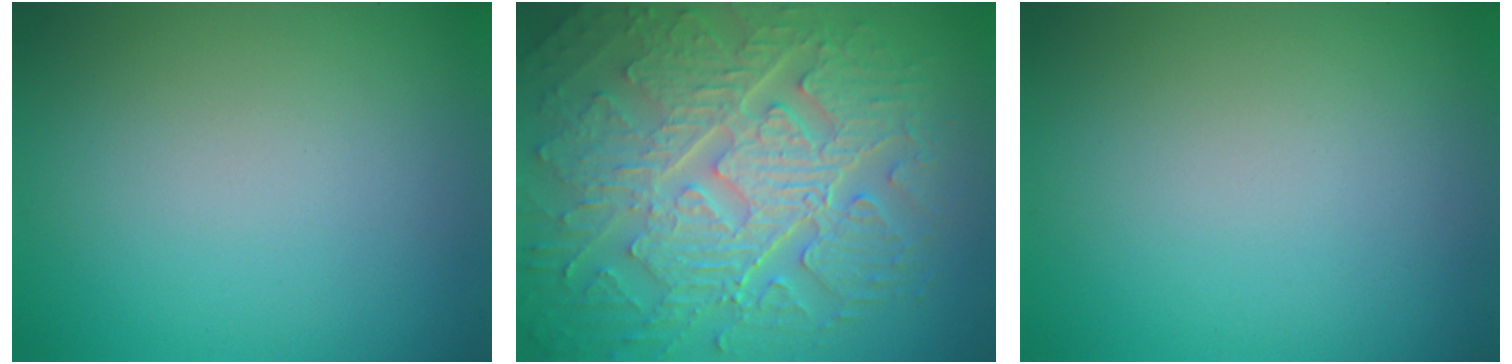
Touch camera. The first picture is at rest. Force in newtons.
{"total": 10.6, "press": 7.0, "slide": 8.0}
{"total": 0.0}